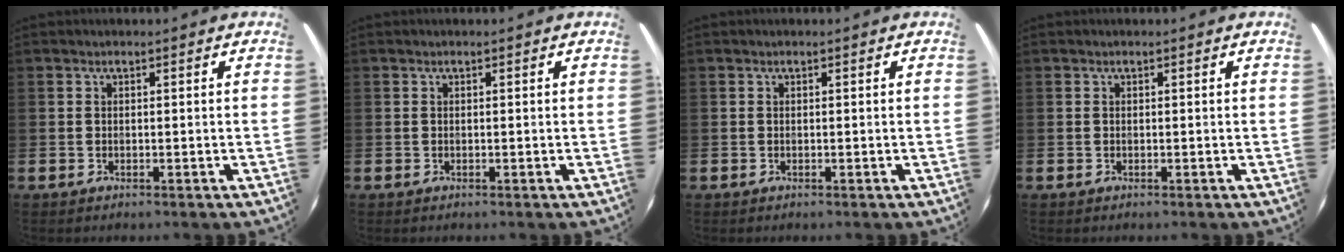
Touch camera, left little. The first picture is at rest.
{"total": 0.0}
{"total": 0.0}
{"total": 0.0}